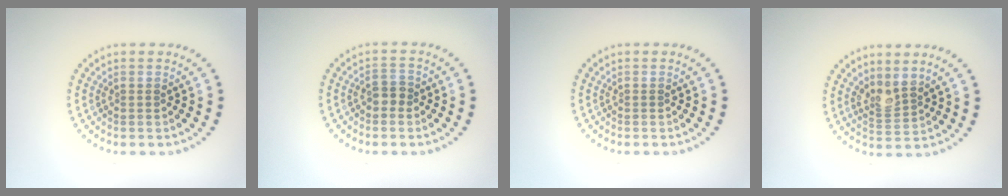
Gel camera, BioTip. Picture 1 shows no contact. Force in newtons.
{"total": 1.4, "press": 1.3, "slide": 0.6}
{"total": 0.0}
{"total": 2.1, "press": 1.6, "slide": 1.4}